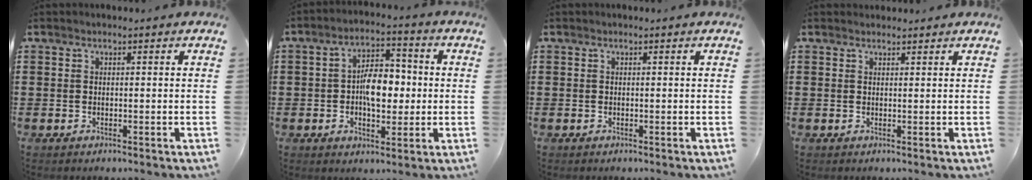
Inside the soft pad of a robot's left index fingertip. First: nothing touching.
{"total": 7.5, "force": [-0.2, 4.1, 6.3], "torque": [-0.103, 0.009, -0.010]}
{"total": 0.0}
{"total": 1.0, "force": [0.9, 0.4, 0.0], "torque": [-0.003, 0.001, 0.018]}